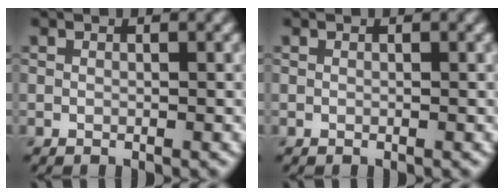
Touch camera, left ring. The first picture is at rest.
{"total": 0.0}